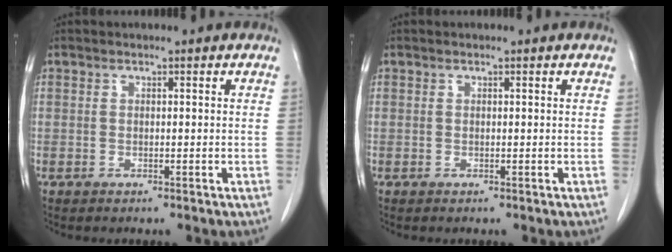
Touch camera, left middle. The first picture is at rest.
{"total": 0.0}